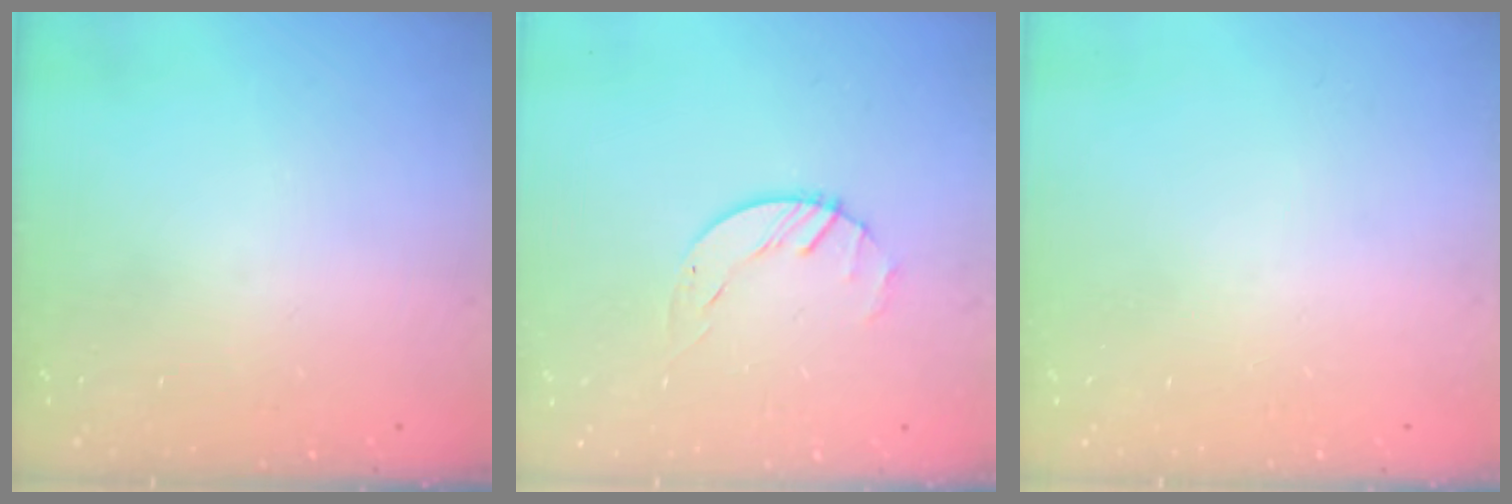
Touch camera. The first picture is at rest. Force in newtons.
{"total": 1.8, "press": 1.8, "slide": 0.3}
{"total": 0.0}